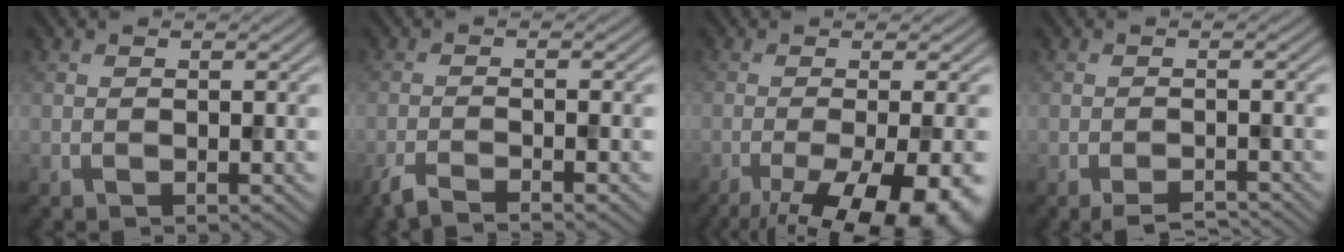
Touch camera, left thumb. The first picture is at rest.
{"total": 3.3, "force": [-2.6, 0.4, 2.0], "torque": [-0.035, -0.003, -0.059]}
{"total": 13.7, "force": [-6.9, 4.1, 11.1], "torque": [-0.149, -0.016, -0.089]}
{"total": 2.4, "force": [-2.0, 0.4, 1.2], "torque": [-0.019, 0.001, -0.034]}